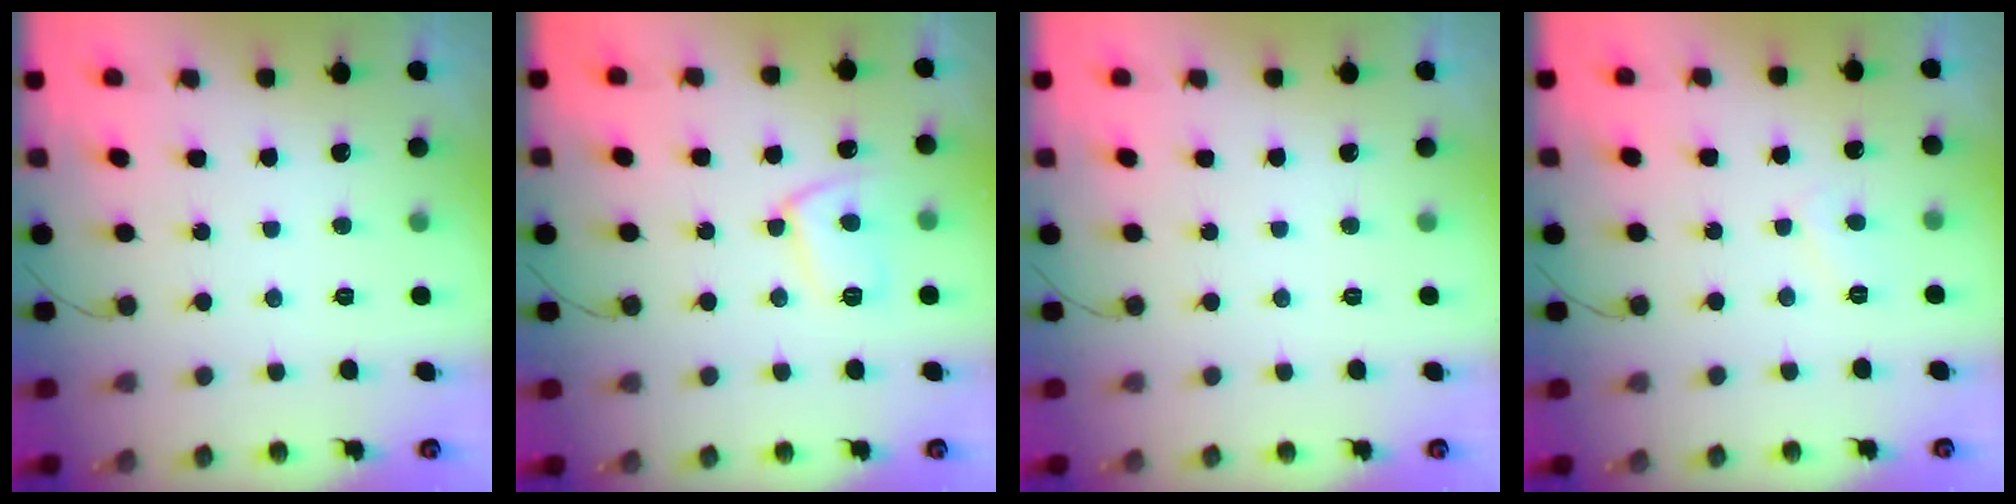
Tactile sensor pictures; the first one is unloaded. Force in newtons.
{"total": 9.1, "press": 9.1, "slide": 0.9}
{"total": 0.0}
{"total": 3.5, "press": 3.5, "slide": 0.4}